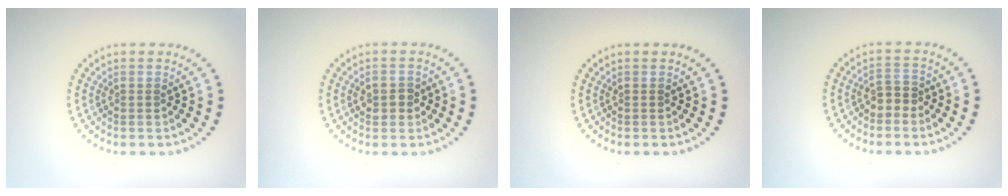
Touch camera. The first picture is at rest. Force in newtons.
{"total": 1.8, "press": 1.8, "slide": 0.1}
{"total": 0.0}
{"total": 1.7, "press": 1.6, "slide": 0.8}